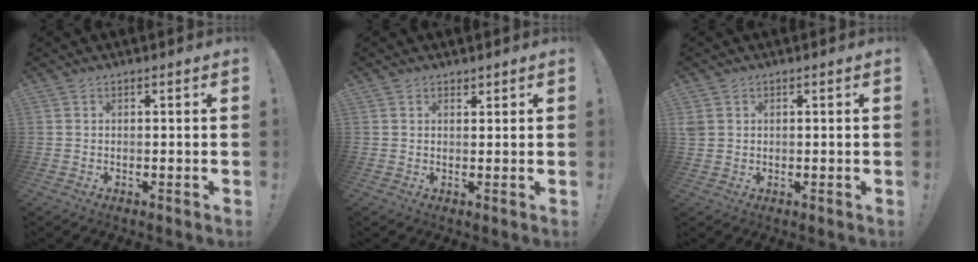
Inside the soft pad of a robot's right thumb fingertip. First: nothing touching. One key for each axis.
{"total": 1.1, "fx": 1.0, "fy": 0.5, "fz": 0.1, "tx": 0.008, "ty": -0.008, "tz": 0.018}
{"total": 2.2, "fx": 0.7, "fy": 1.7, "fz": 1.2, "tx": -0.027, "ty": 0.006, "tz": 0.017}